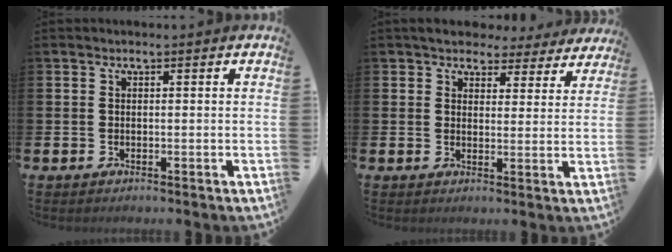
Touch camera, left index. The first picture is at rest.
{"total": 4.6, "force": [4.1, 2.0, 0.6], "torque": [-0.018, -0.025, 0.070]}